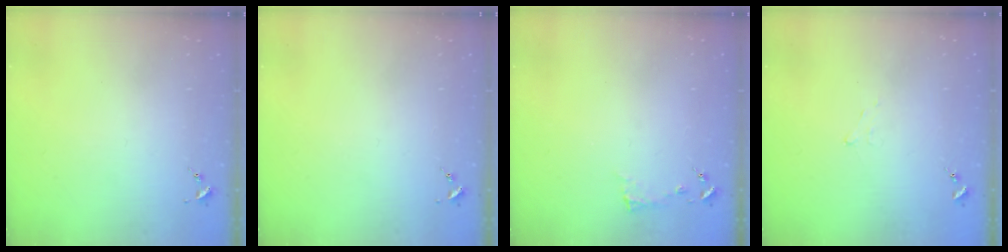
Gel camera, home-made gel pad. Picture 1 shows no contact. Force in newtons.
{"total": 0.0}
{"total": 3.7, "press": 3.7, "slide": 0.3}
{"total": 4.4, "press": 4.3, "slide": 0.6}